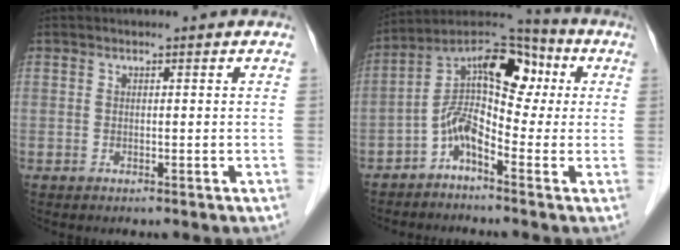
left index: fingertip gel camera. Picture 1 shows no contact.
{"total": 10.8, "force": [-0.4, 5.0, 9.5], "torque": [-0.168, 0.053, -0.020]}